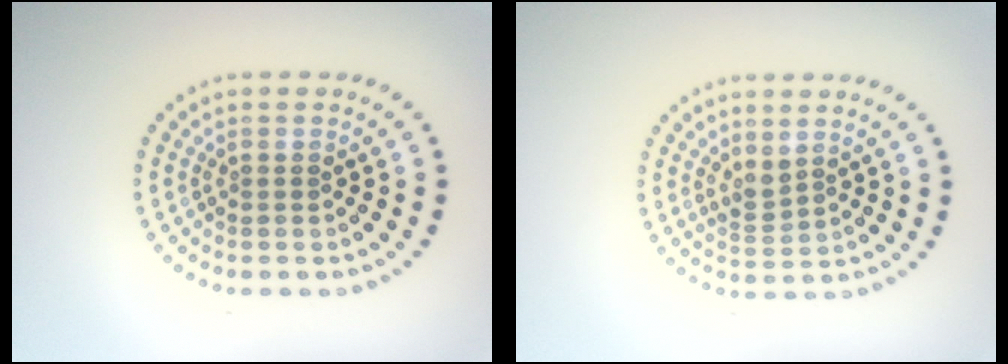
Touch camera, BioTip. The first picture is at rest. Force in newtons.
{"total": 1.4, "press": 1.3, "slide": 0.7}